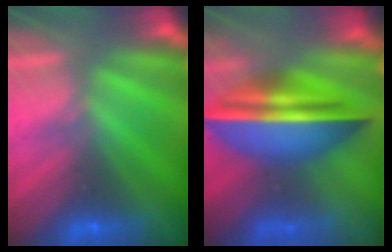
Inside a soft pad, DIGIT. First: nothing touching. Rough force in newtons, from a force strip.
{"total": 7.3}